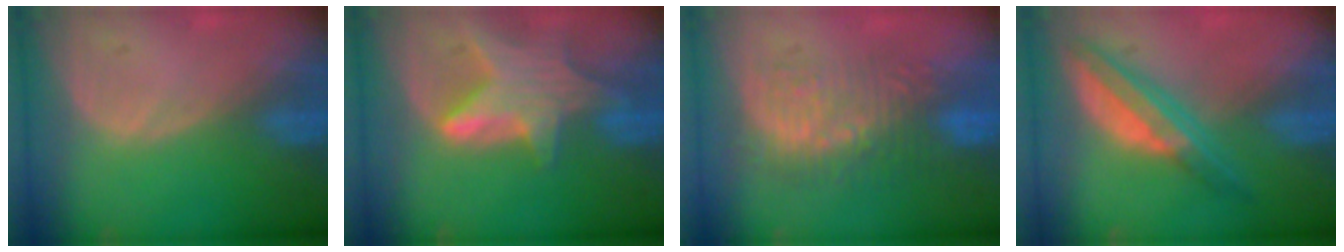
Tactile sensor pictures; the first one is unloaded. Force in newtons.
{"total": 7.5, "press": 7.0, "slide": 2.9}
{"total": 8.8, "press": 8.4, "slide": 2.5}
{"total": 6.8, "press": 5.6, "slide": 3.8}